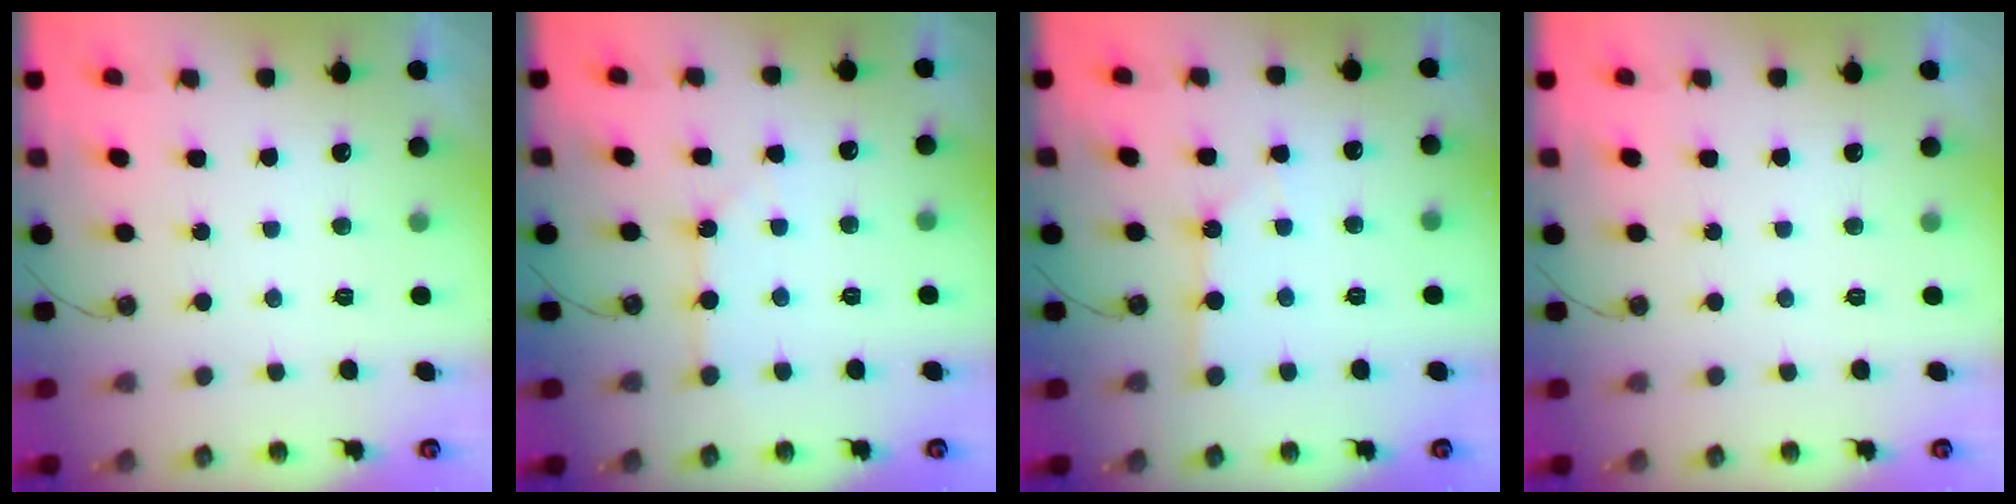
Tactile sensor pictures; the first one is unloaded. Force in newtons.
{"total": 2.7, "press": 2.6, "slide": 0.5}
{"total": 2.2, "press": 2.2, "slide": 0.4}
{"total": 0.0}